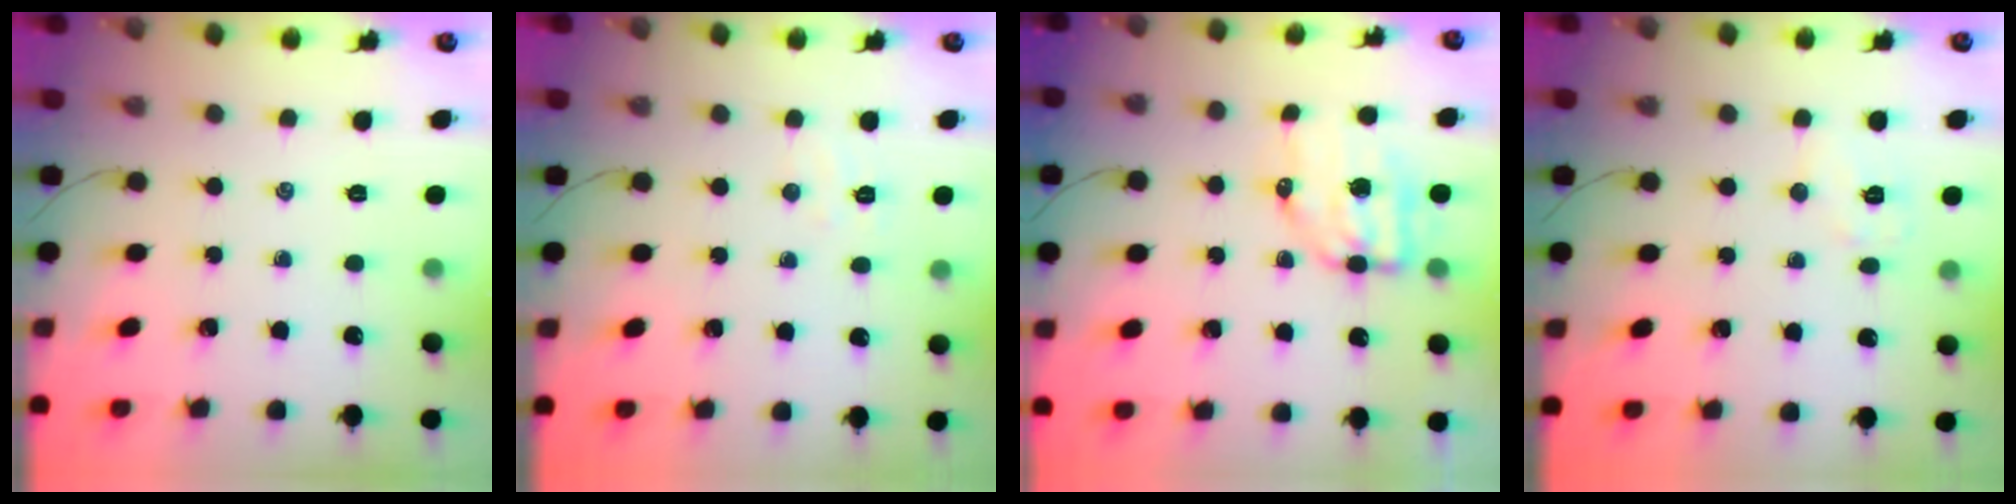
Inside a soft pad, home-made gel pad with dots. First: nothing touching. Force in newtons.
{"total": 3.8, "press": 3.7, "slide": 1.0}
{"total": 6.6, "press": 6.5, "slide": 1.3}
{"total": 5.9, "press": 5.8, "slide": 1.2}